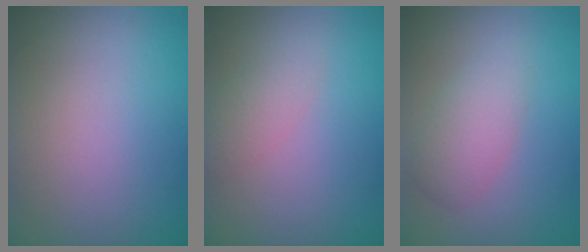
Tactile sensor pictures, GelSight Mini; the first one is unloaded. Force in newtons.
{"total": 1.8, "press": 1.8, "slide": 0.1}
{"total": 2.9, "press": 2.9, "slide": 0.1}